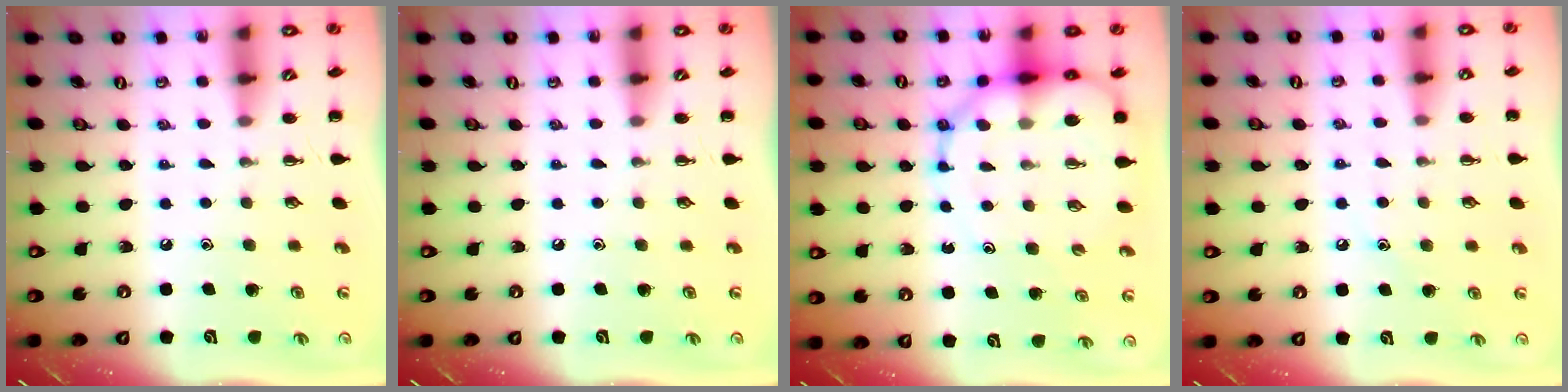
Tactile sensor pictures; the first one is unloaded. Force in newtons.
{"total": 0.0}
{"total": 13.1, "press": 12.5, "slide": 3.7}
{"total": 8.4, "press": 8.2, "slide": 1.9}